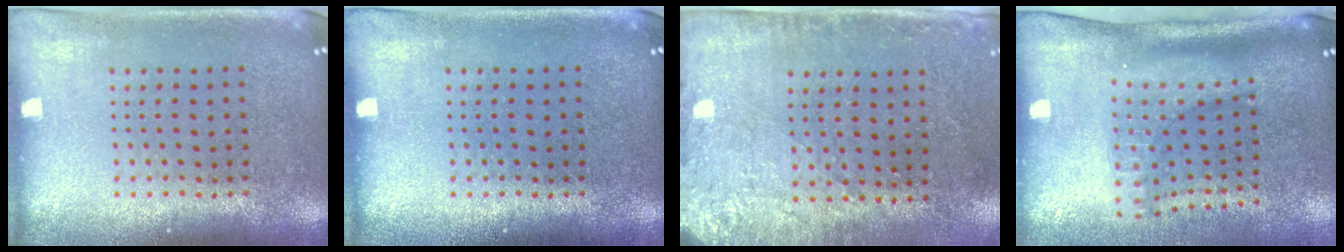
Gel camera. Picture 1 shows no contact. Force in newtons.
{"total": 0.0}
{"total": 2.8, "press": 2.3, "slide": 1.6}
{"total": 2.3, "press": 1.6, "slide": 1.6}